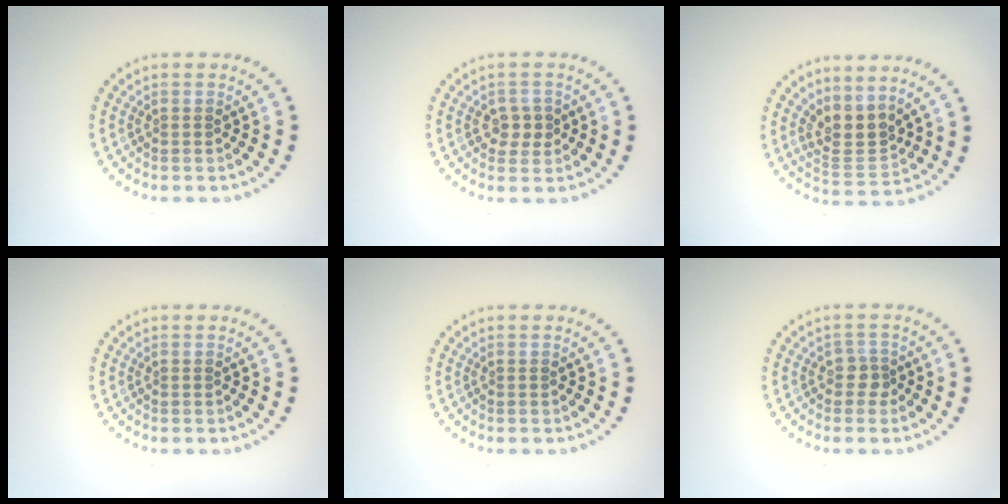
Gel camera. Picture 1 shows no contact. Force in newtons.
{"total": 2.0, "press": 1.9, "slide": 0.4}
{"total": 3.0, "press": 2.3, "slide": 1.9}
{"total": 0.0}
{"total": 0.0}
{"total": 1.5, "press": 1.2, "slide": 0.9}